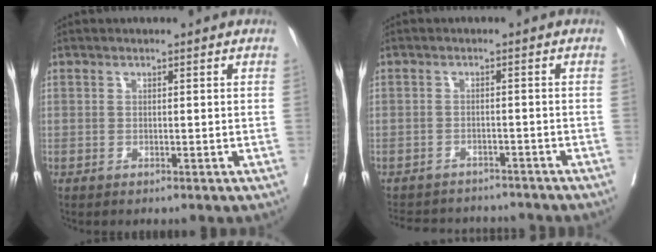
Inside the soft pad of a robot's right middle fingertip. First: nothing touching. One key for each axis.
{"total": 10.3, "fx": -9.6, "fy": 2.9, "fz": 2.1, "tx": -0.038, "ty": 0.011, "tz": -0.124}